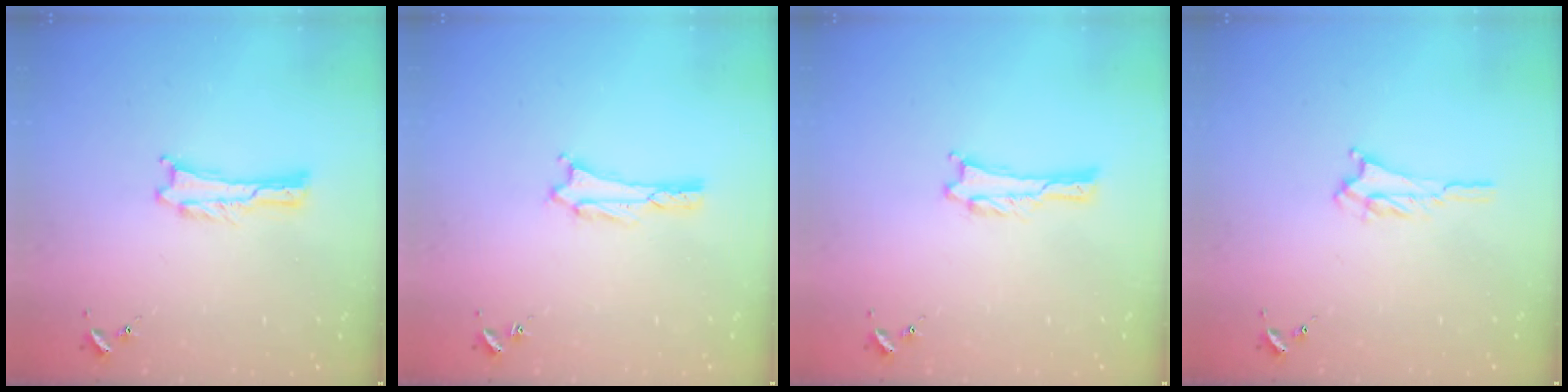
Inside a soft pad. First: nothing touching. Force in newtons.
{"total": 1.6, "press": 1.6, "slide": 0.2}
{"total": 0.6, "press": 0.6, "slide": 0.1}
{"total": 1.7, "press": 1.6, "slide": 0.3}